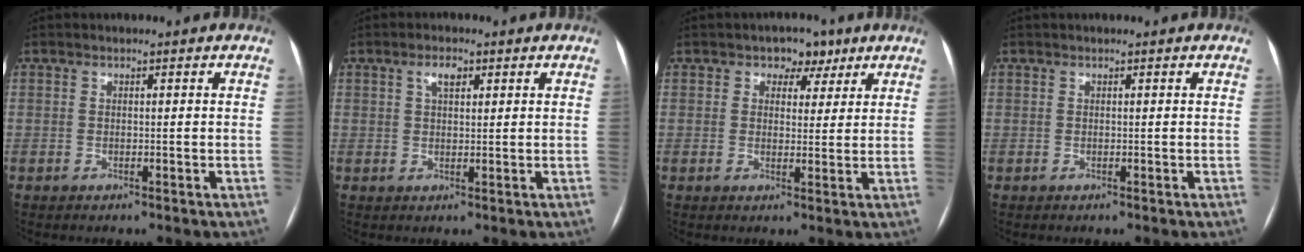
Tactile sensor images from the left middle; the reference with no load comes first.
{"total": 2.7, "force": [1.3, 1.2, 2.0], "torque": [-0.038, 0.006, 0.023]}
{"total": 4.2, "force": [2.4, 3.0, 1.7], "torque": [-0.012, 0.009, 0.031]}
{"total": 0.0}